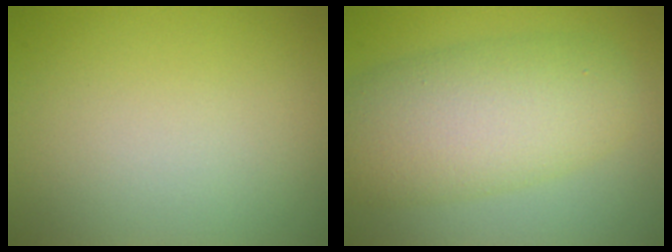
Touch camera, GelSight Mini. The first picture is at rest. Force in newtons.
{"total": 7.5, "press": 7.5, "slide": 0.3}